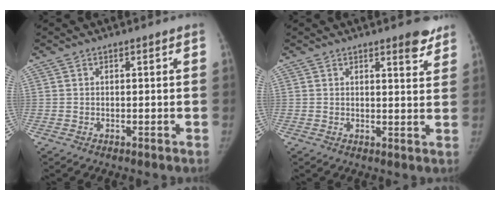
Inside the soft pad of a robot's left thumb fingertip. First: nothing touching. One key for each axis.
{"total": 4.6, "fx": 3.4, "fy": 1.3, "fz": 2.9, "tx": -0.021, "ty": -0.022, "tz": 0.041}